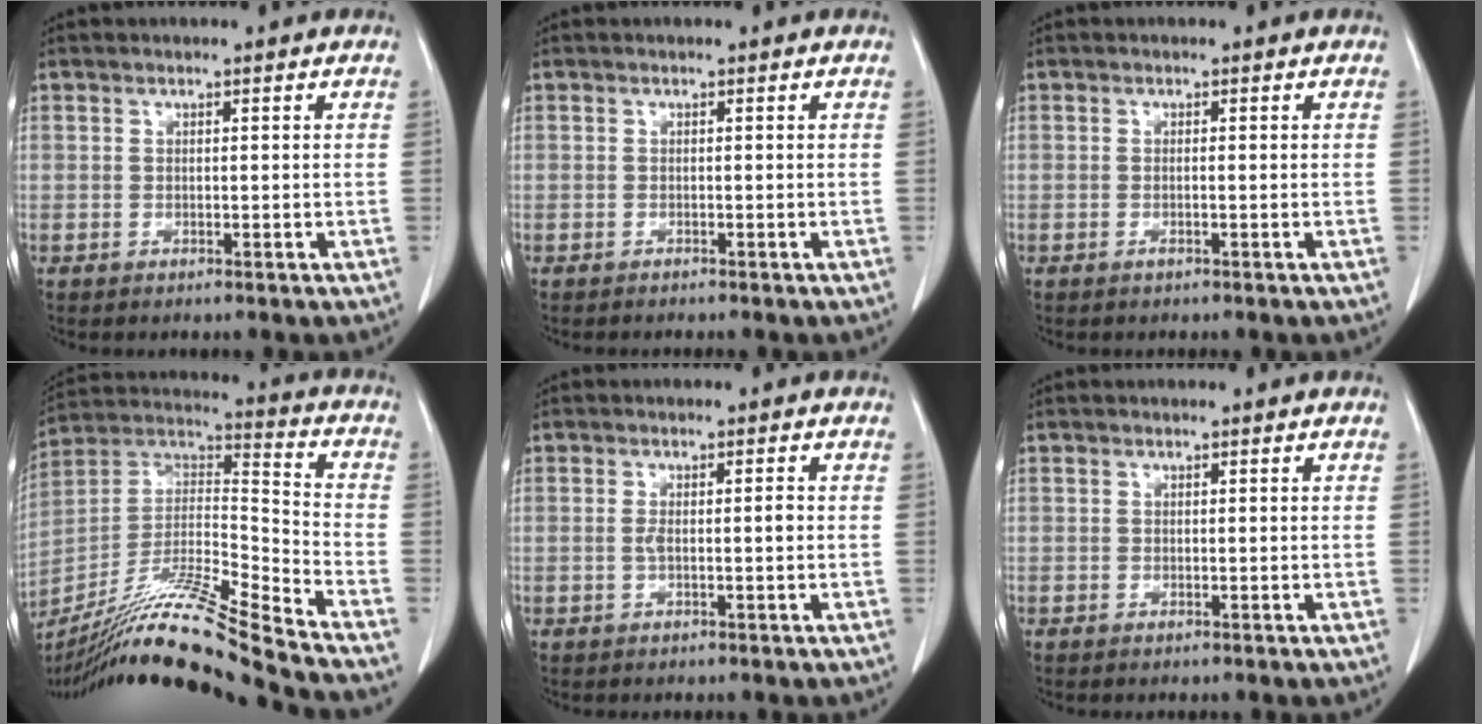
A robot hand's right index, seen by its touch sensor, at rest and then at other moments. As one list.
[{"total": 0.8, "force": [-0.8, 0.0, 0.2], "torque": [-0.006, -0.002, -0.009]}, {"total": 0.7, "force": [-0.4, -0.1, 0.6], "torque": [-0.011, 0.001, -0.004]}, {"total": 21.1, "force": [-18.0, -2.1, 10.7], "torque": [-0.222, -0.008, -0.329]}, {"total": 2.1, "force": [-0.2, 0.4, 2.0], "torque": [-0.037, 0.004, 0.000]}, {"total": 0.0}]